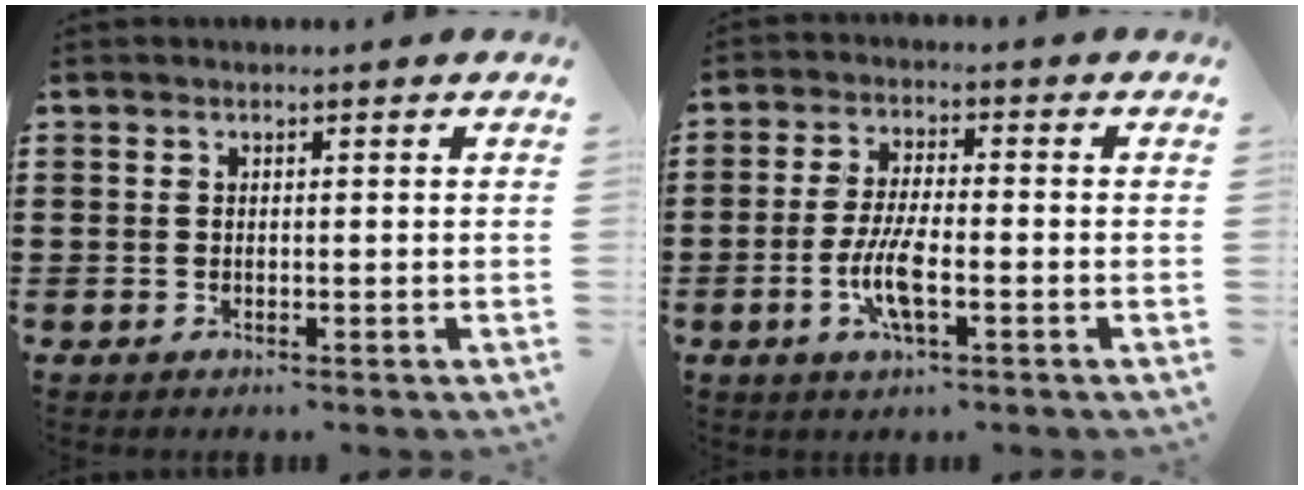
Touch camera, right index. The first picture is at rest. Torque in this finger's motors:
{"motor_torque": [2.14, 0.00, 0.21, 0.13]}